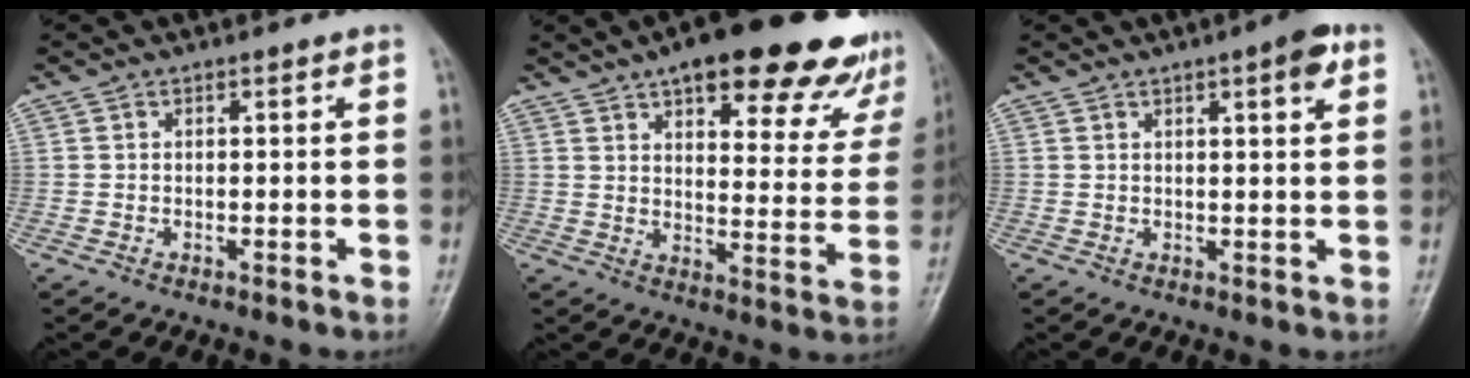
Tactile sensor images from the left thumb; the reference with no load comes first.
{"total": 25.4, "force": [17.7, 8.6, 16.2], "torque": [-0.172, -0.049, 0.220]}
{"total": 4.6, "force": [2.4, 0.9, 3.8], "torque": [-0.049, -0.008, 0.029]}